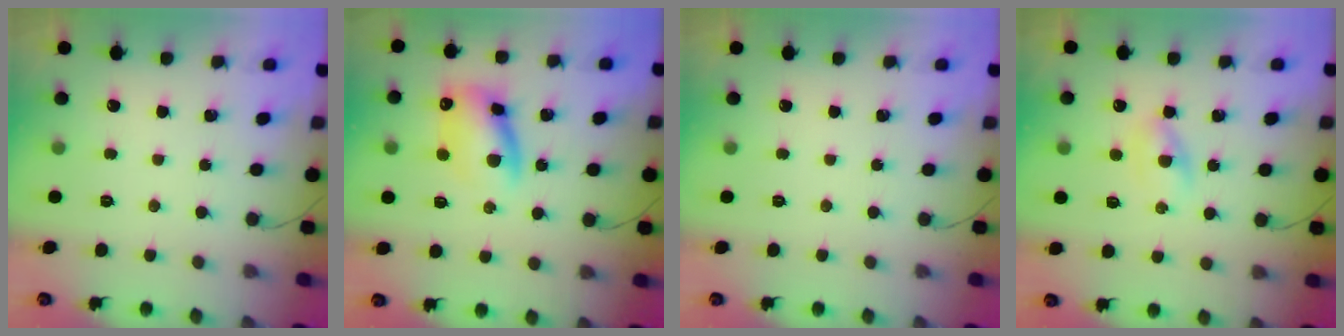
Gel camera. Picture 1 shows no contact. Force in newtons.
{"total": 11.9, "press": 11.8, "slide": 2.0}
{"total": 0.0}
{"total": 3.6, "press": 3.4, "slide": 1.0}